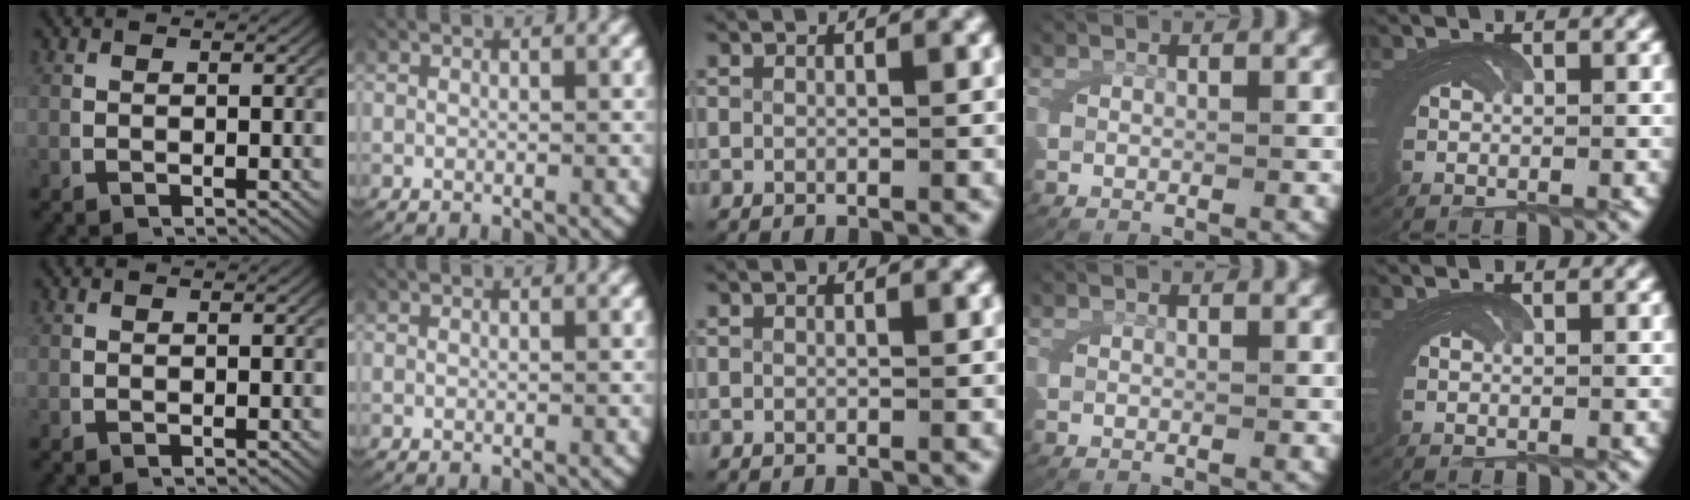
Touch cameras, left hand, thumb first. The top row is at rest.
{}